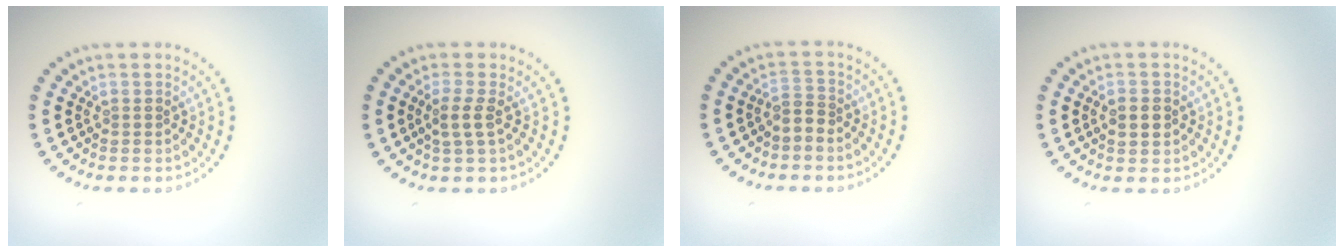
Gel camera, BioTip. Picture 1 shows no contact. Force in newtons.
{"total": 1.8, "press": 1.5, "slide": 0.9}
{"total": 1.6, "press": 1.2, "slide": 1.1}
{"total": 2.3, "press": 2.3, "slide": 0.1}